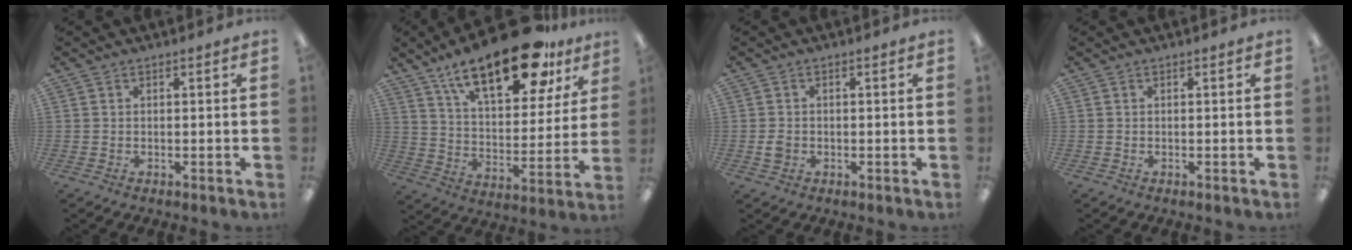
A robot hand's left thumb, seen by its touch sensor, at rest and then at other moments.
{"total": 23.3, "force": [15.1, 9.4, 15.0], "torque": [-0.237, -0.072, 0.253]}
{"total": 2.2, "force": [-0.3, 1.8, 1.2], "torque": [-0.022, 0.003, -0.006]}
{"total": 0.0}